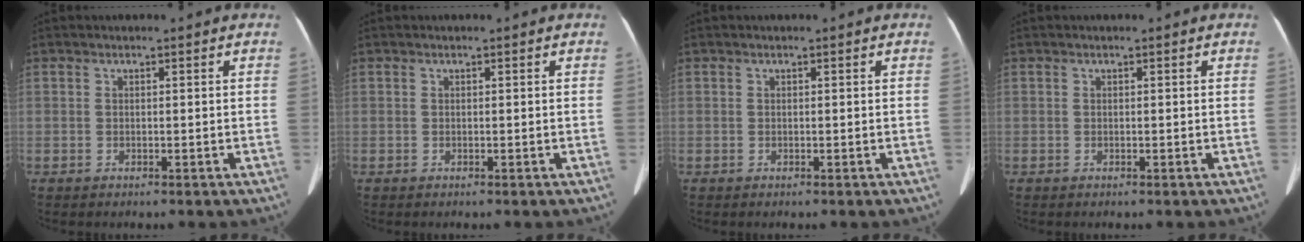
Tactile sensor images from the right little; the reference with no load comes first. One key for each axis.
{"total": 0.0}
{"total": 0.0}
{"total": 0.0}